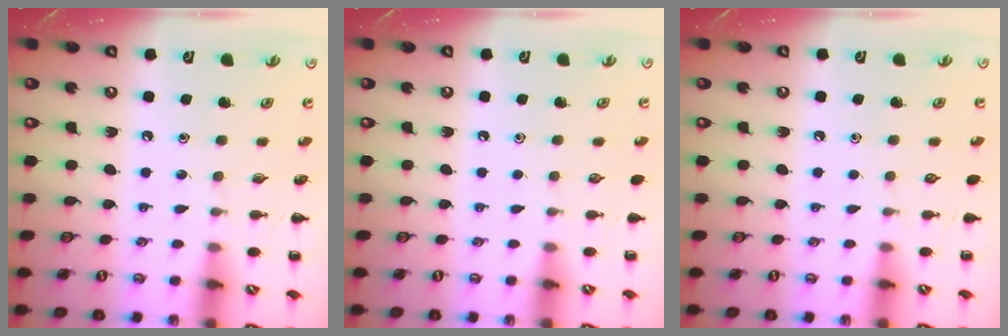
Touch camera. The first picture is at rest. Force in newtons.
{"total": 0.0}
{"total": 0.0}